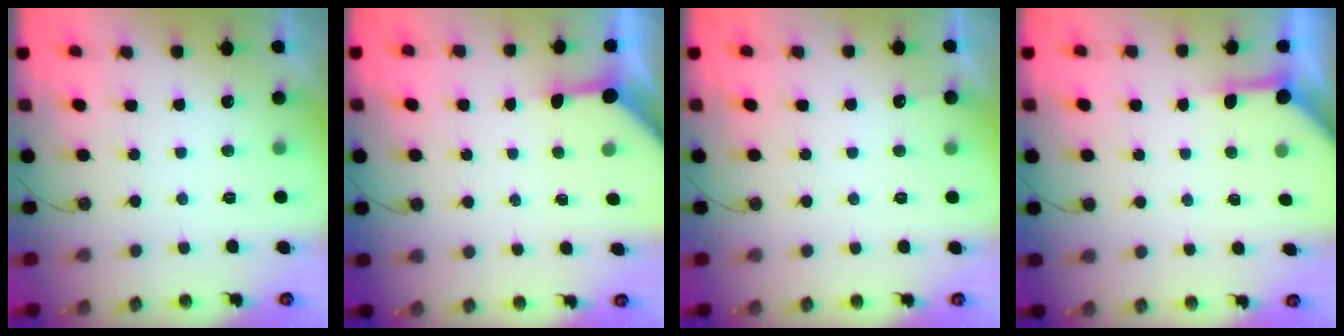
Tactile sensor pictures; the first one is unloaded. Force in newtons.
{"total": 3.6, "press": 3.6, "slide": 0.4}
{"total": 2.8, "press": 2.8, "slide": 0.4}
{"total": 3.8, "press": 3.7, "slide": 0.4}